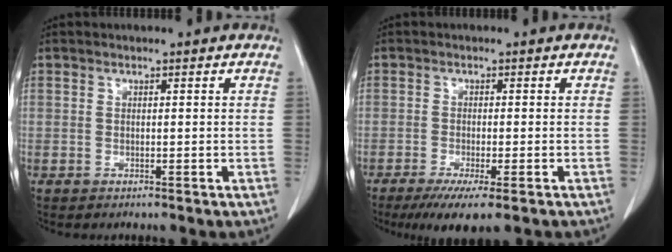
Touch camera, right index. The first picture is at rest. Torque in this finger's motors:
{"motor_torque": [0.81, -0.82, 0.53, 0.12]}